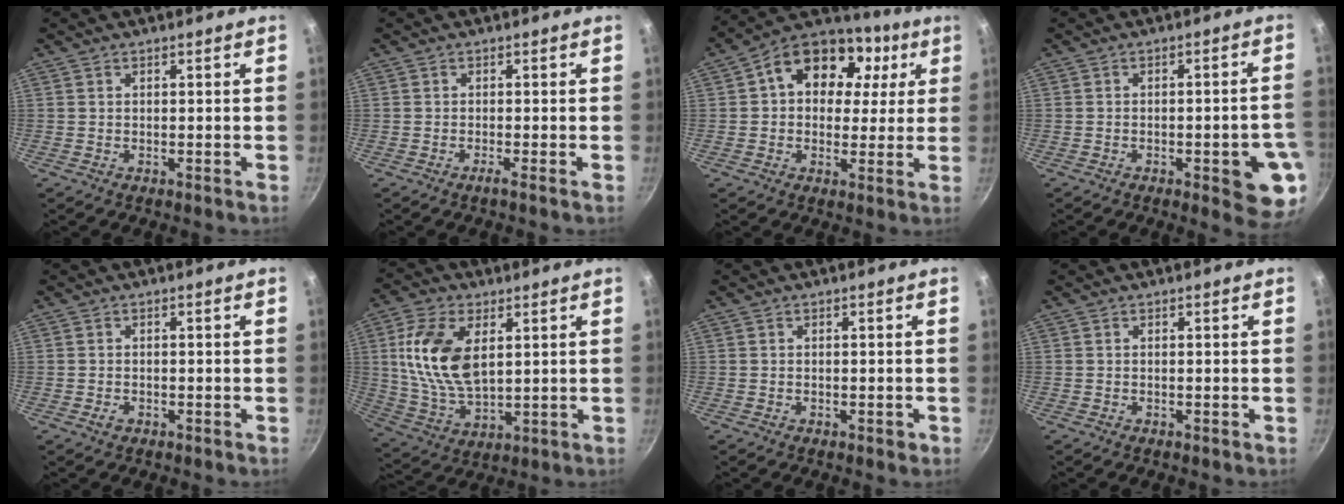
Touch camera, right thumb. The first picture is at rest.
{"total": 1.1, "force": [-0.7, -0.4, 0.8], "torque": [-0.022, 0.002, -0.015]}
{"total": 17.9, "force": [4.9, 13.1, 11.1], "torque": [-0.152, 0.026, 0.062]}
{"total": 10.6, "force": [-3.3, 3.2, 9.6], "torque": [-0.084, 0.014, -0.037]}
{"total": 1.5, "force": [-0.7, 1.0, 0.8], "torque": [-0.013, 0.006, -0.011]}
{"total": 14.9, "force": [3.5, 8.3, 11.8], "torque": [-0.222, -0.014, 0.075]}
{"total": 1.0, "force": [-0.4, 0.5, 0.7], "torque": [-0.010, 0.003, -0.006]}
{"total": 0.0}